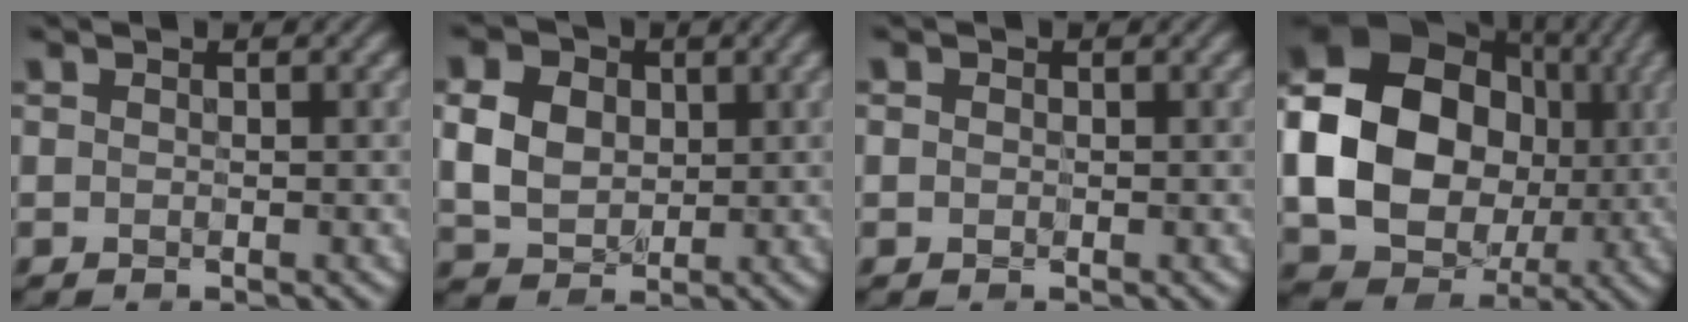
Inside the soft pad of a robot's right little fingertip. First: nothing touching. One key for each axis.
{"total": 7.8, "fx": 1.8, "fy": 6.2, "fz": 4.4, "tx": -0.113, "ty": 0.027, "tz": 0.026}
{"total": 0.0}
{"total": 15.4, "fx": -0.5, "fy": 12.6, "fz": 8.9, "tx": -0.178, "ty": -0.007, "tz": -0.010}